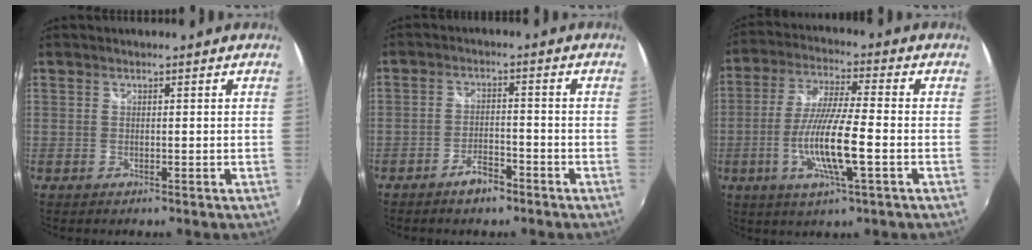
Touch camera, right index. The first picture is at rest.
{"total": 4.3, "force": [-3.2, 1.5, 2.4], "torque": [-0.059, 0.004, -0.051]}
{"total": 12.1, "force": [-3.5, 1.1, 11.6], "torque": [-0.230, -0.010, -0.065]}